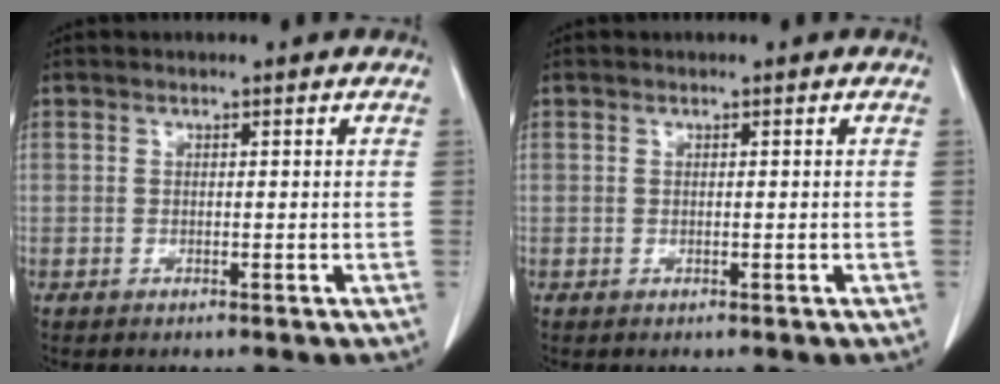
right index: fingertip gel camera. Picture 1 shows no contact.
{"total": 0.0}